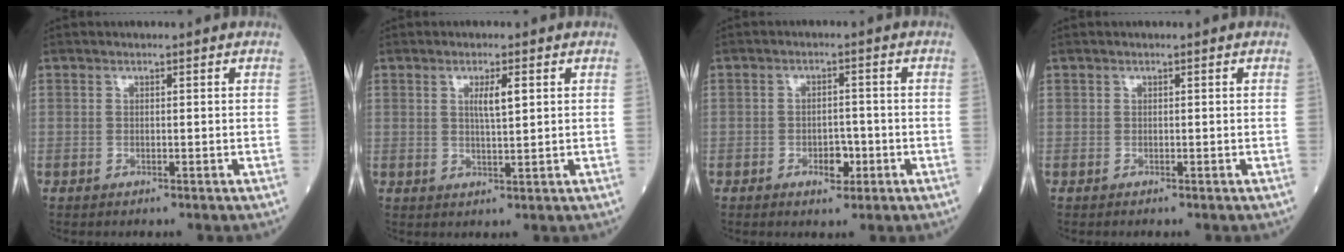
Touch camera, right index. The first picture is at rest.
{"total": 3.1, "force": [1.1, 0.4, 2.9], "torque": [-0.054, 0.000, 0.018]}
{"total": 3.4, "force": [-1.5, 1.8, 2.4], "torque": [-0.031, 0.005, -0.019]}
{"total": 0.0}